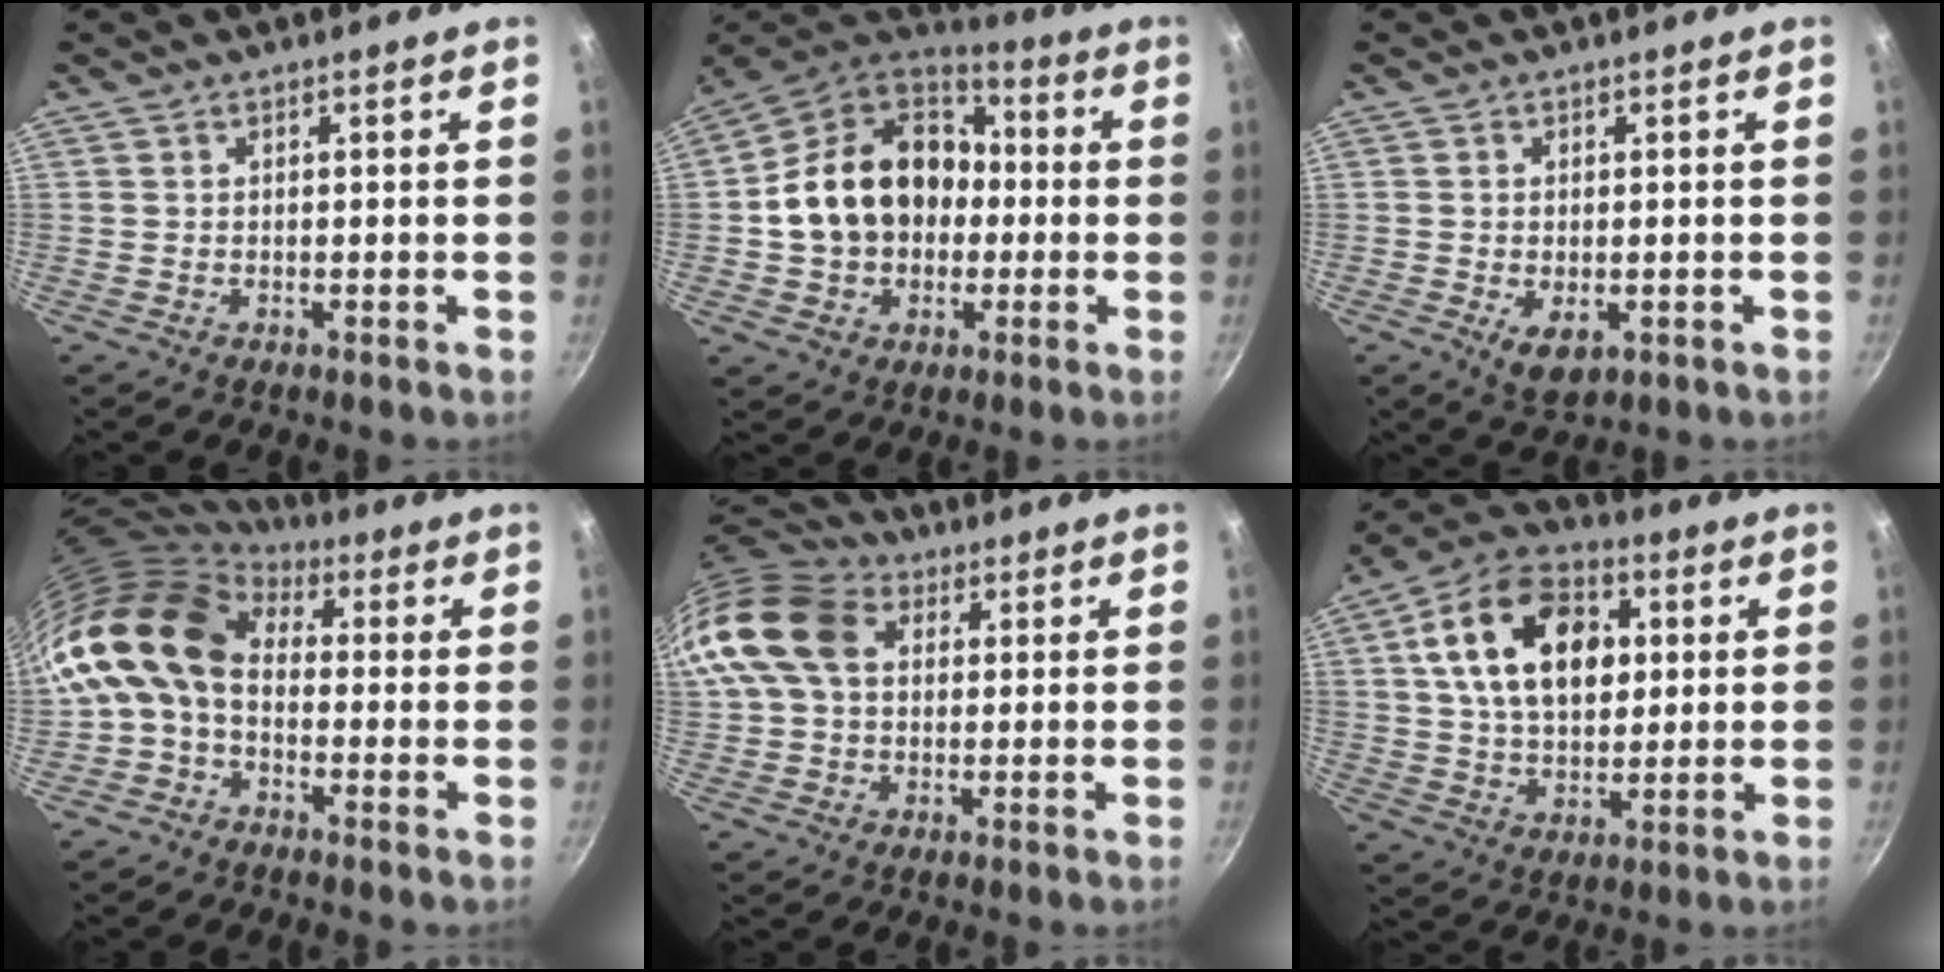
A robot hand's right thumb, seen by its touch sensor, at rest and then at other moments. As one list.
[{"total": 20.1, "force": [-0.2, 15.8, 12.4], "torque": [-0.195, 0.047, -0.009]}, {"total": 4.6, "force": [-1.1, 2.6, 3.6], "torque": [-0.057, -0.015, -0.011]}, {"total": 12.7, "force": [0.5, 9.1, 8.8], "torque": [-0.148, 0.025, -0.014]}, {"total": 14.7, "force": [3.2, 10.8, 9.4], "torque": [-0.172, 0.024, 0.043]}, {"total": 18.4, "force": [4.4, 12.1, 13.1], "torque": [-0.195, 0.008, 0.064]}]